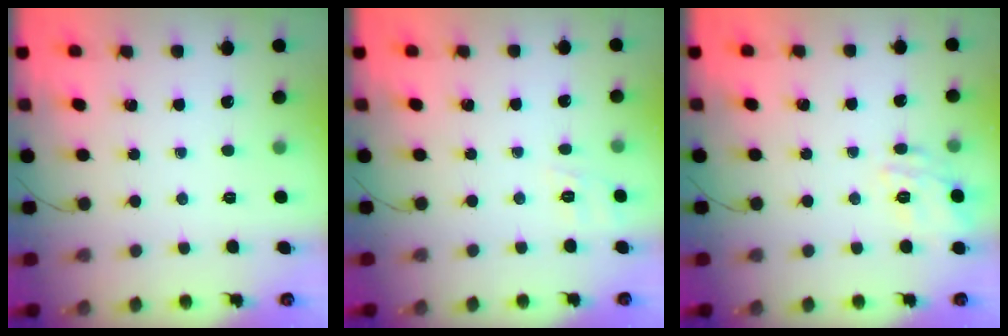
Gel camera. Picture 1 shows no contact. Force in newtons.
{"total": 6.9, "press": 6.6, "slide": 1.7}
{"total": 12.3, "press": 12.2, "slide": 1.0}